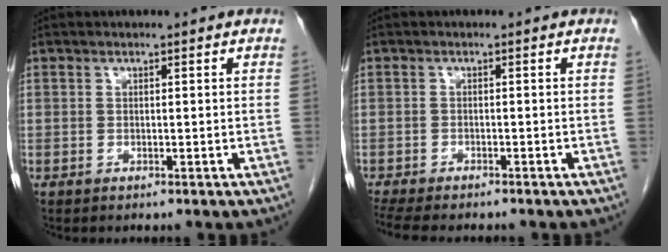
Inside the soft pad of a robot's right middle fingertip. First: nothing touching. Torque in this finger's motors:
{"motor_torque": [0.05, -0.03, 0.05, 0.04]}